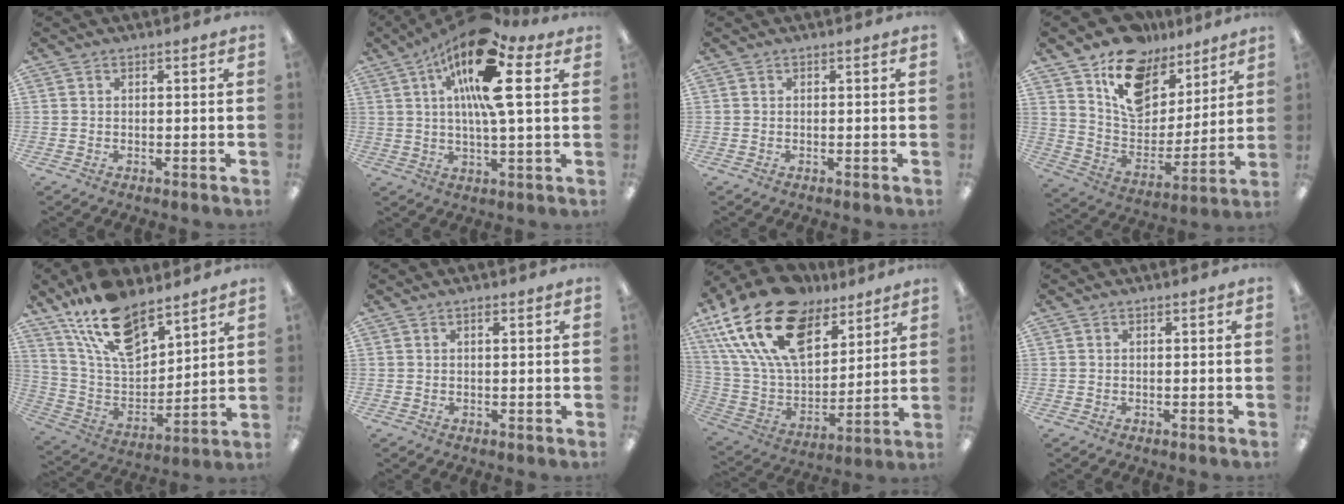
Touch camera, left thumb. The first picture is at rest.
{"total": 17.2, "force": [7.6, 5.1, 14.6], "torque": [-0.256, -0.021, 0.120]}
{"total": 0.0}
{"total": 14.6, "force": [9.6, 9.3, 5.7], "torque": [-0.090, -0.062, 0.177]}
{"total": 18.0, "force": [12.9, 7.9, 9.7], "torque": [-0.187, -0.063, 0.231]}
{"total": 0.9, "force": [0.6, 0.2, 0.6], "torque": [-0.006, -0.001, 0.007]}
{"total": 24.4, "force": [14.0, 13.8, 14.5], "torque": [-0.297, -0.074, 0.251]}
{"total": 0.0}